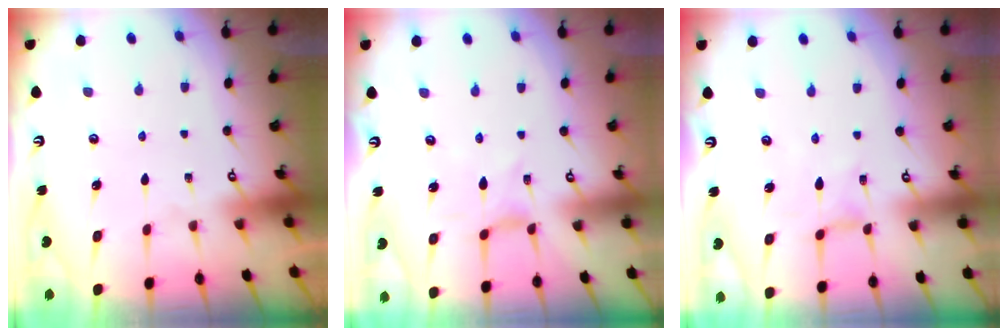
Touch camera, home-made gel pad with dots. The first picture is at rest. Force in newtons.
{"total": 0.7, "press": 0.7, "slide": 0.2}
{"total": 0.0}